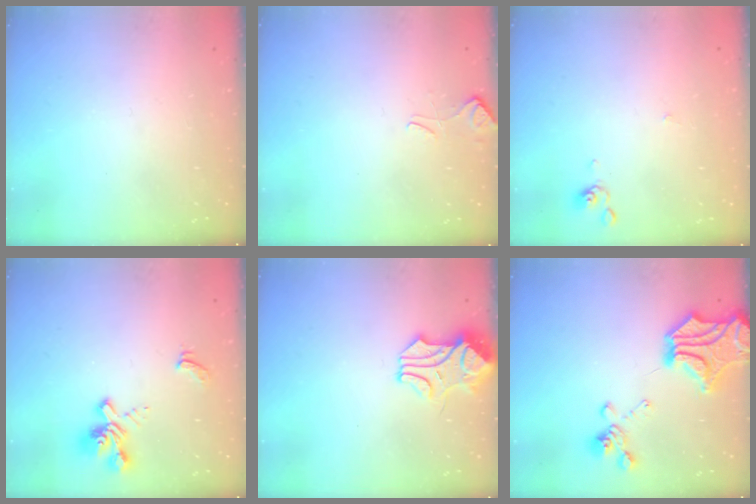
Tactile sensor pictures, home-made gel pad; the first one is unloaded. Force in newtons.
{"total": 3.4, "press": 3.3, "slide": 0.6}
{"total": 1.0, "press": 1.0, "slide": 0.2}
{"total": 2.9, "press": 2.7, "slide": 1.2}
{"total": 1.1, "press": 0.5, "slide": 1.0}
{"total": 8.8, "press": 8.3, "slide": 3.0}